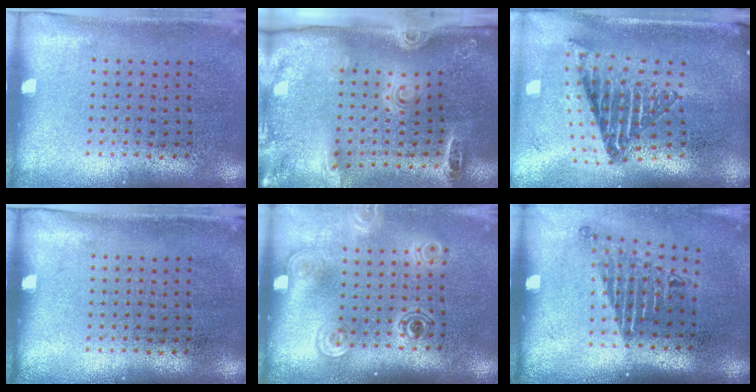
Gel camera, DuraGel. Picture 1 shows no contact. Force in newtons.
{"total": 2.9, "press": 1.9, "slide": 2.1}
{"total": 2.2, "press": 1.5, "slide": 1.6}
{"total": 0.0}
{"total": 1.8, "press": 1.4, "slide": 1.2}
{"total": 1.7, "press": 1.2, "slide": 1.2}